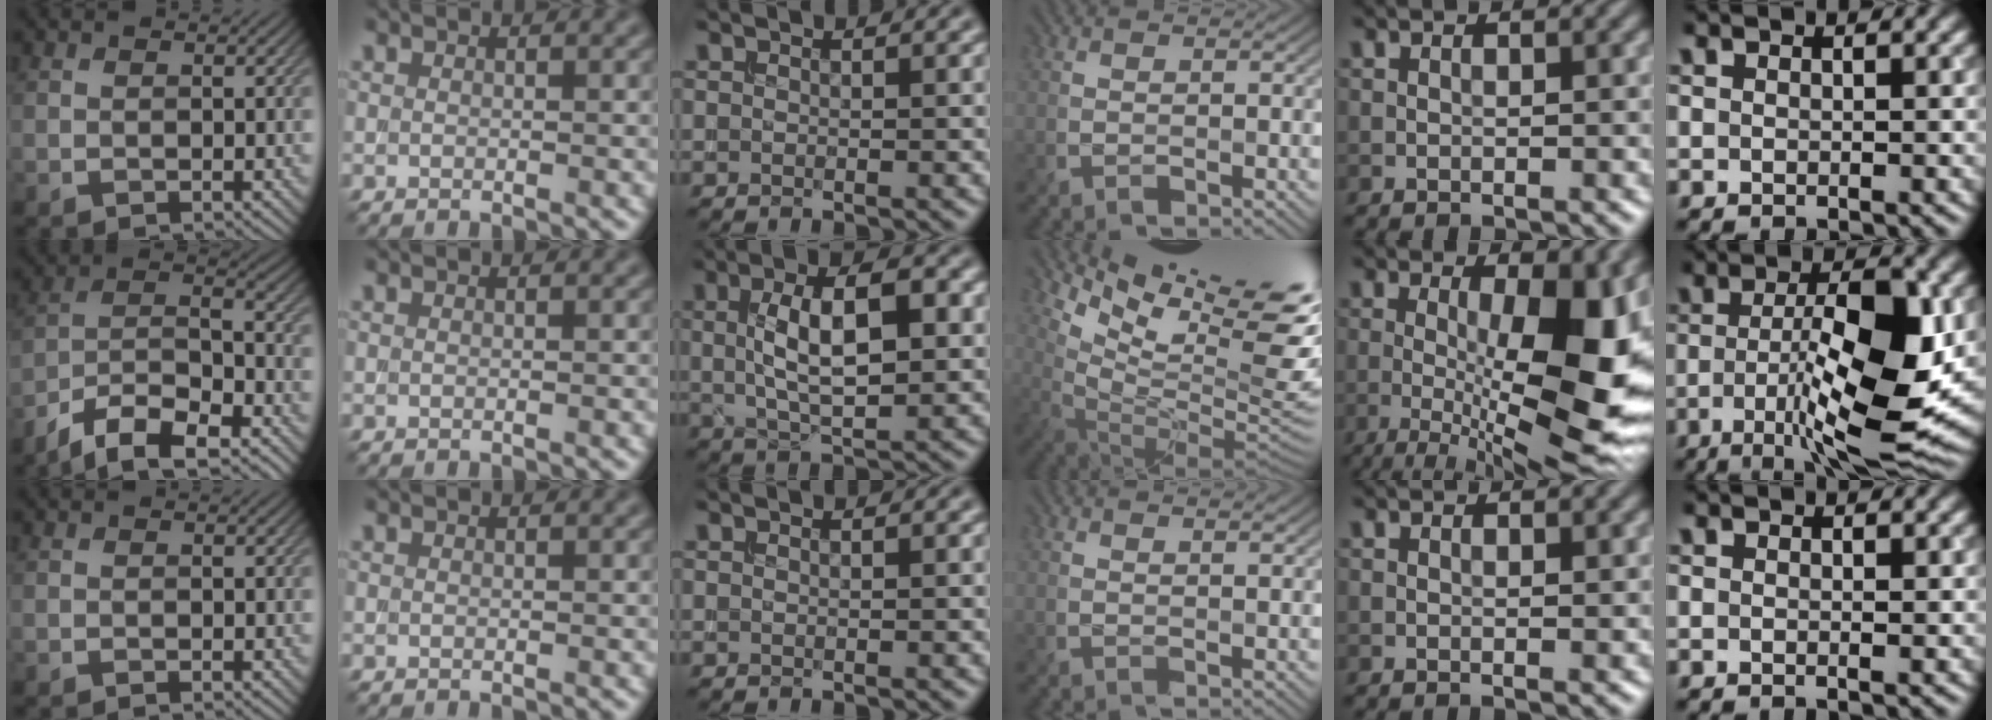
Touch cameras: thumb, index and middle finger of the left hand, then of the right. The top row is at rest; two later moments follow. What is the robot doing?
{"motion": "extract", "object": "backpack"}